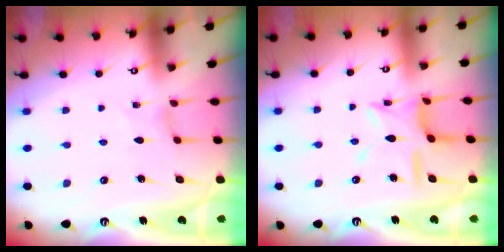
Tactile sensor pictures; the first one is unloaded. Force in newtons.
{"total": 11.6, "press": 11.6, "slide": 0.9}